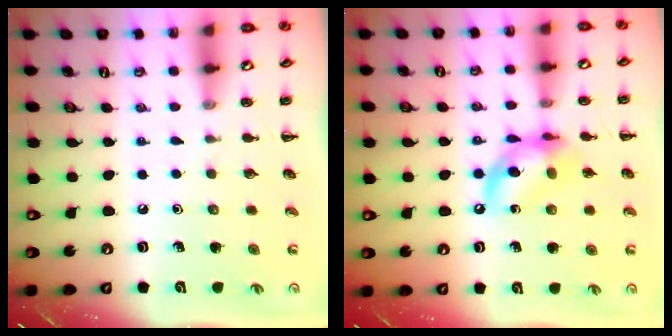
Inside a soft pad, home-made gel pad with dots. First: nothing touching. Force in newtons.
{"total": 13.5, "press": 13.2, "slide": 2.9}